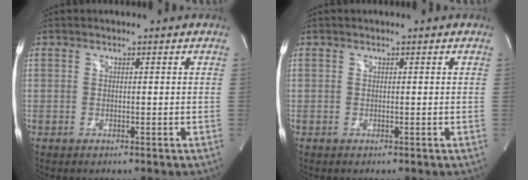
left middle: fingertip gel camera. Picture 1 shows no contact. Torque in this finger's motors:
{"motor_torque": [-0.08, 0.06, 0.11, -0.01]}